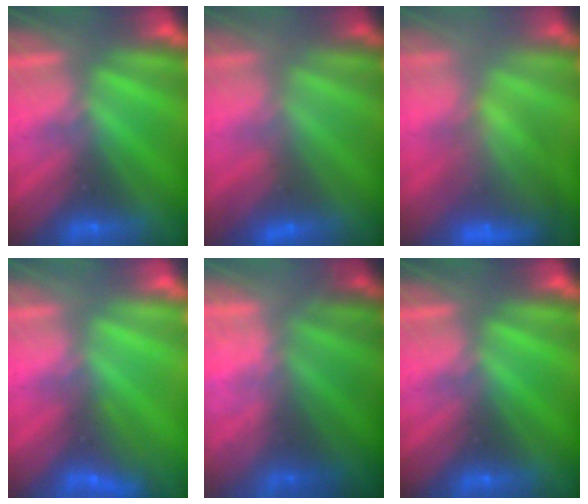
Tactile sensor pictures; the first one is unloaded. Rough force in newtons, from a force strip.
{"total": 2.8}
{"total": 9.0}
{"total": 3.9}
{"total": 7.1}
{"total": 0.0}